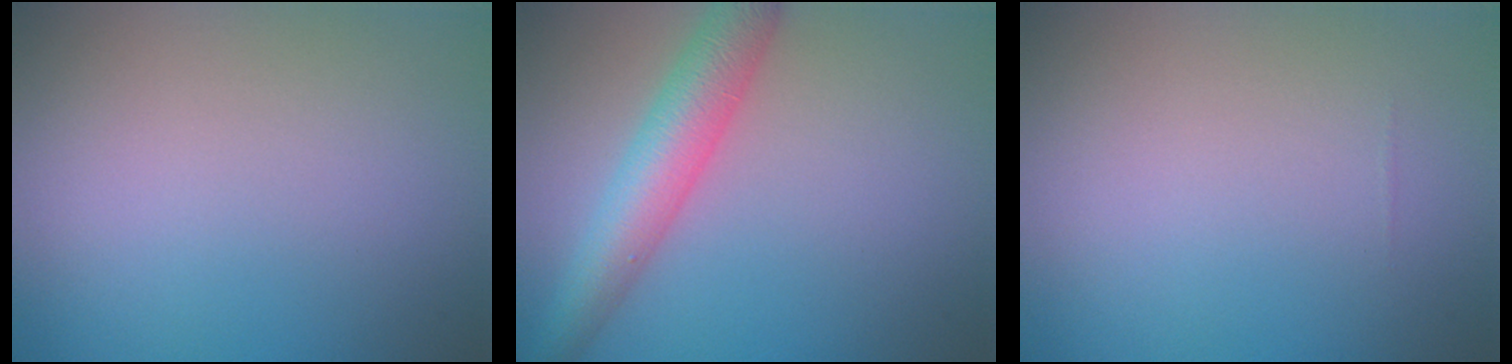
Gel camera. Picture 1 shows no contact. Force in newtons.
{"total": 5.4, "press": 5.4, "slide": 0.2}
{"total": 0.0}